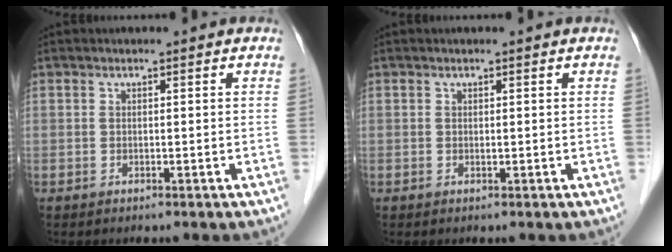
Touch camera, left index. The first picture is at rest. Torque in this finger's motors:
{"motor_torque": [0.04, 0.02, 0.00, 0.00]}